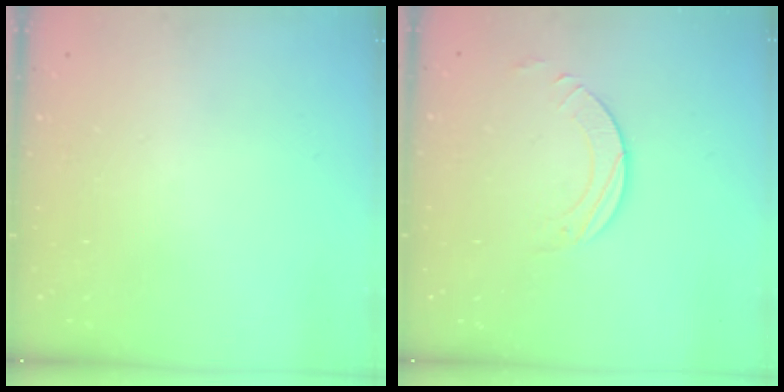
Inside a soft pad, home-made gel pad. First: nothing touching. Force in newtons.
{"total": 2.7, "press": 2.7, "slide": 0.2}